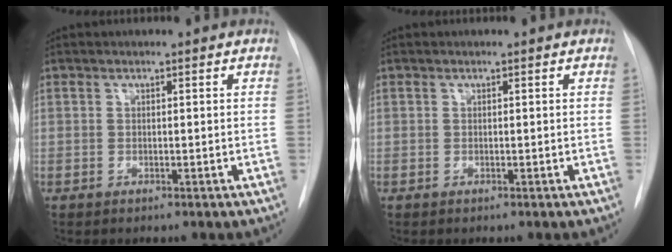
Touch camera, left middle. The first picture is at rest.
{"total": 0.0}